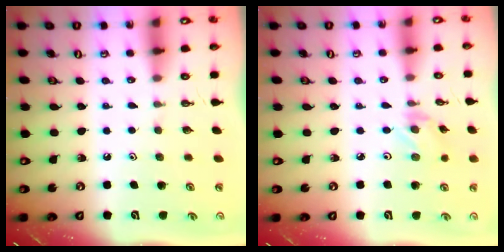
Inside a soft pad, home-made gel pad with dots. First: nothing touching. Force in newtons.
{"total": 1.5, "press": 1.4, "slide": 0.3}